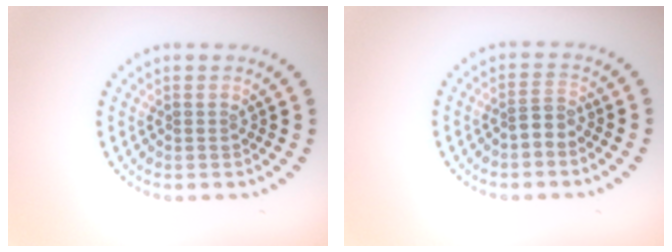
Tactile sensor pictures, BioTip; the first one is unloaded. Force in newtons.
{"total": 1.7, "press": 1.2, "slide": 1.2}